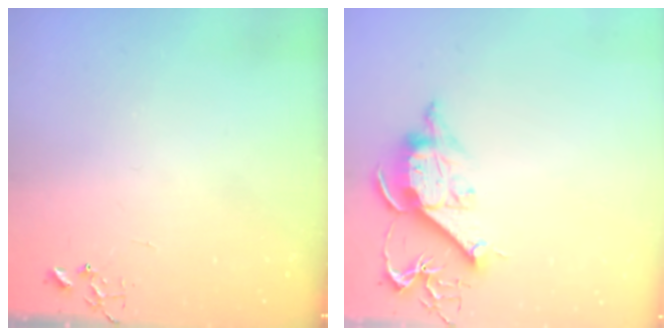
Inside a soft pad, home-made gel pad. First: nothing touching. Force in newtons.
{"total": 11.0, "press": 10.9, "slide": 1.2}